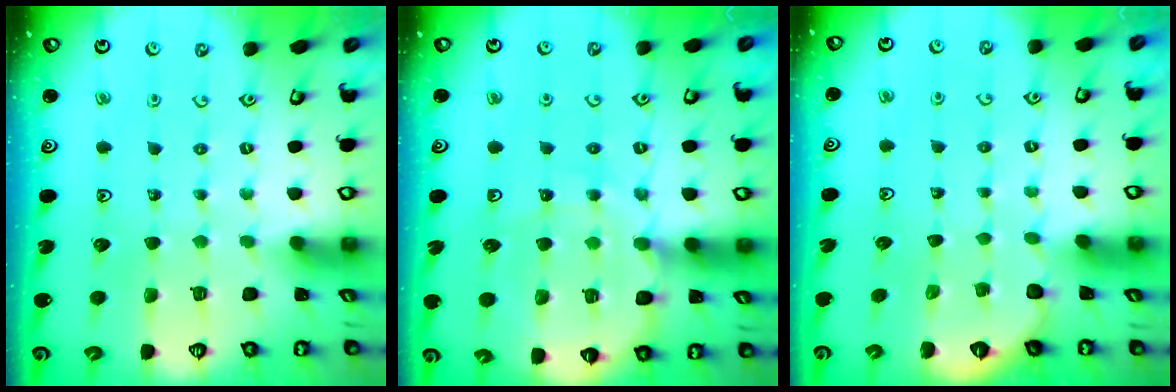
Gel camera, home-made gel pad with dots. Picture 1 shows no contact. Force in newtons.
{"total": 10.9, "press": 10.4, "slide": 3.1}
{"total": 2.0, "press": 2.0, "slide": 0.1}